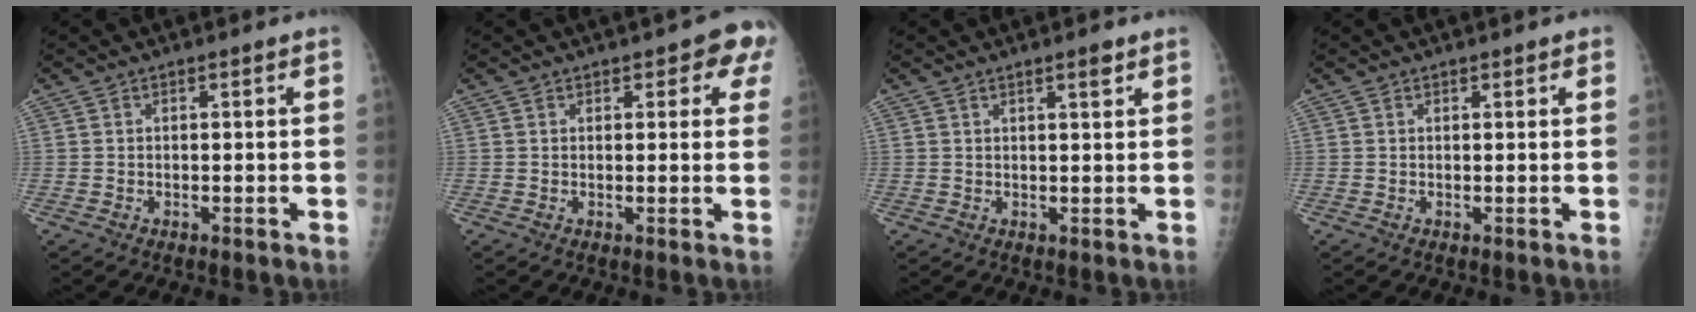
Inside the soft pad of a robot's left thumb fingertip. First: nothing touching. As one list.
[{"total": 5.0, "force": [2.8, 2.6, 3.2], "torque": [0.004, -0.005, 0.024]}, {"total": 2.0, "force": [1.4, 0.4, 1.4], "torque": [-0.017, -0.008, 0.021]}, {"total": 0.7, "force": [0.6, 0.4, 0.1], "torque": [0.005, -0.004, 0.005]}]